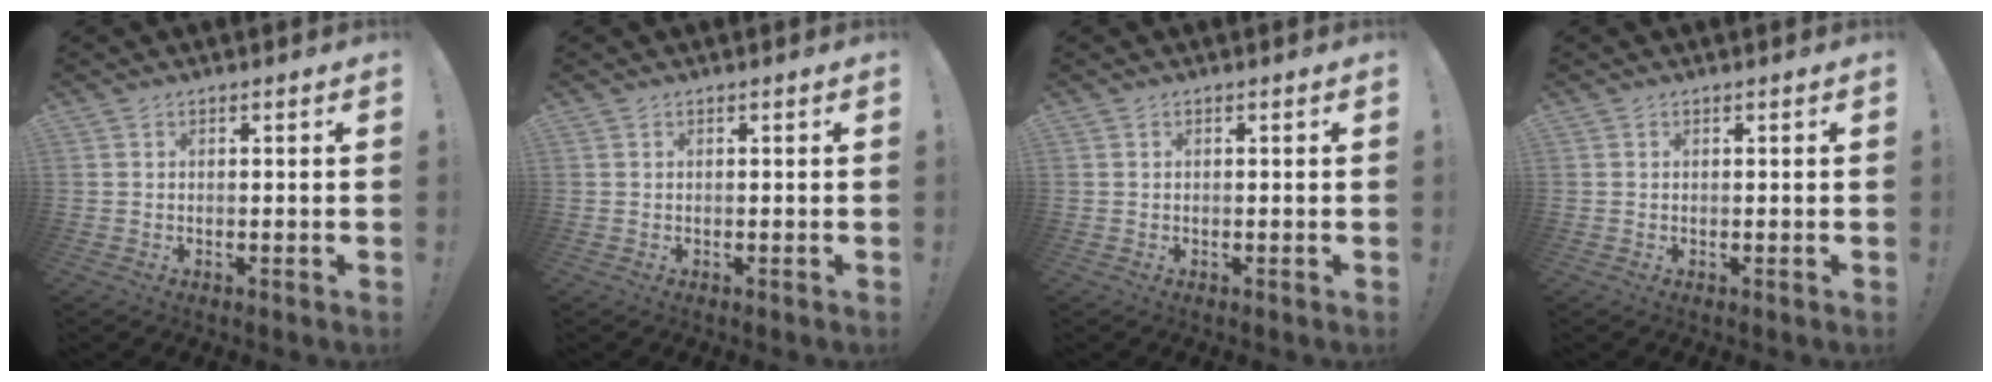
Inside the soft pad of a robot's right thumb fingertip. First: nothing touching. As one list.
[{"total": 0.0}, {"total": 0.0}, {"total": 0.0}]